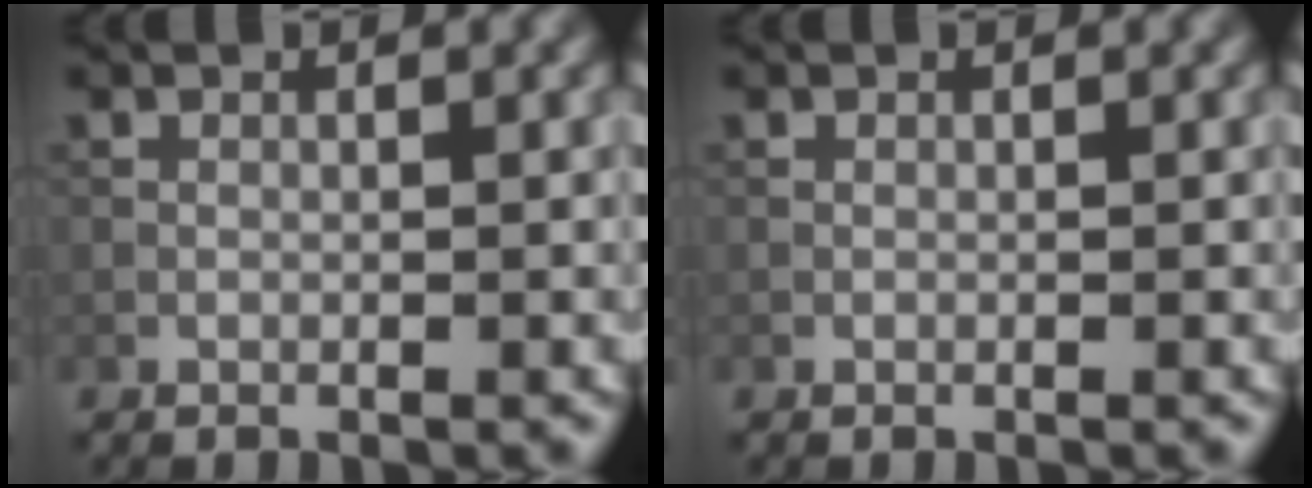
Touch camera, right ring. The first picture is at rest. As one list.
[{"total": 0.0}]